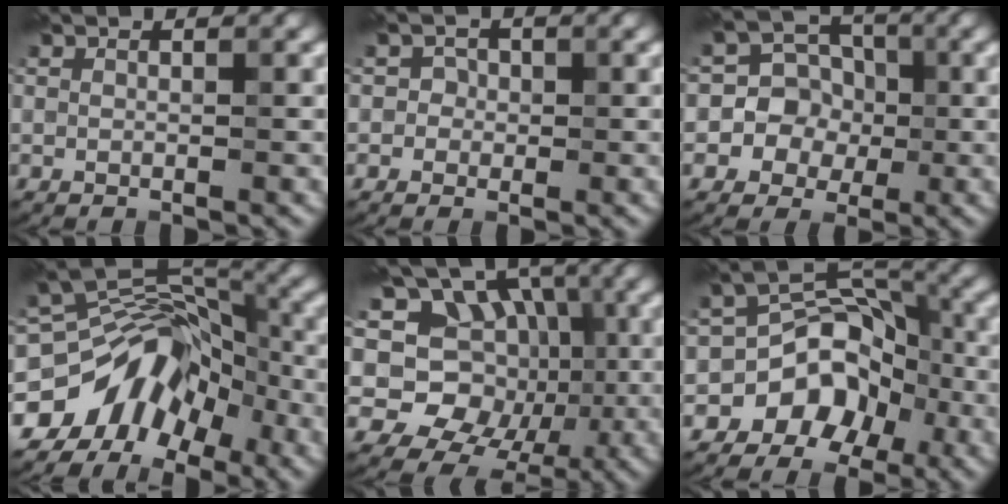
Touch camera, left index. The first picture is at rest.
{"total": 1.5, "force": [-0.3, 1.5, 0.1], "torque": [0.019, 0.009, -0.012]}
{"total": 5.4, "force": [-0.4, 5.3, 0.9], "torque": [0.005, 0.039, -0.033]}
{"total": 11.0, "force": [-6.1, 6.9, 6.1], "torque": [-0.096, 0.012, -0.121]}
{"total": 9.5, "force": [1.1, 8.0, 5.0], "torque": [-0.069, 0.007, 0.006]}
{"total": 6.0, "force": [-2.6, 4.6, 2.9], "torque": [-0.025, 0.017, -0.045]}